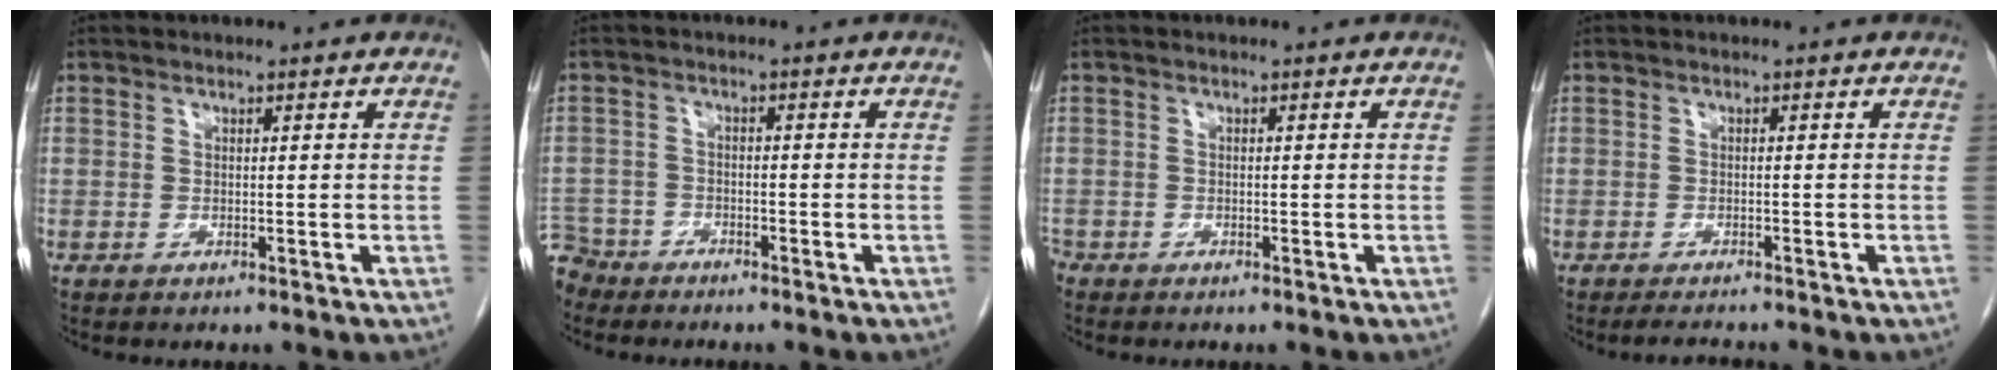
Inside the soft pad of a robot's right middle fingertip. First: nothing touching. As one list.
[{"total": 5.2, "force": [-4.8, 2.1, -0.6], "torque": [0.016, -0.006, -0.094]}, {"total": 1.3, "force": [-1.1, 0.7, 0.2], "torque": [-0.008, -0.002, -0.020]}, {"total": 2.3, "force": [-2.2, 0.2, 0.8], "torque": [-0.017, -0.009, -0.032]}]